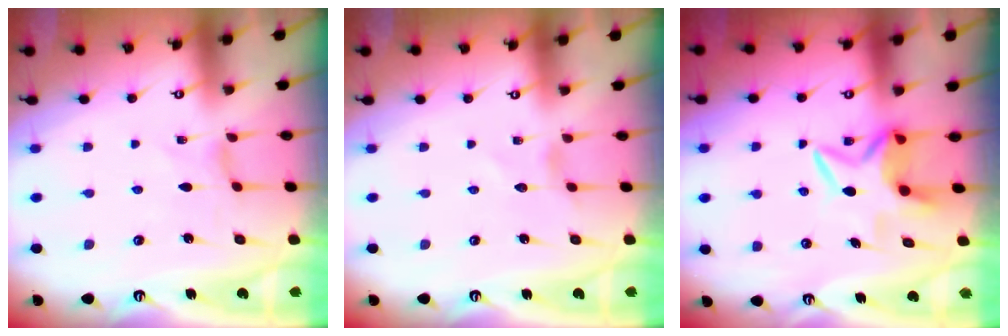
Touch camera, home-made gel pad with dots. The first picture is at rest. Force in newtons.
{"total": 0.0}
{"total": 5.9, "press": 5.9, "slide": 0.7}